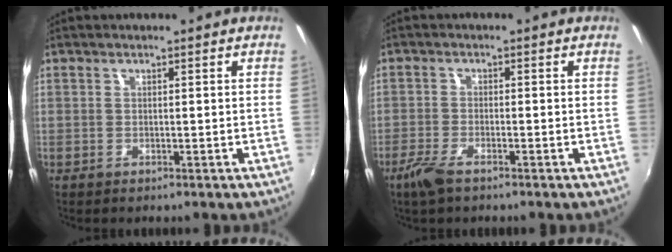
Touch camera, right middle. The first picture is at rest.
{"total": 4.2, "force": [-3.0, 1.1, 2.7], "torque": [-0.073, -0.008, -0.061]}